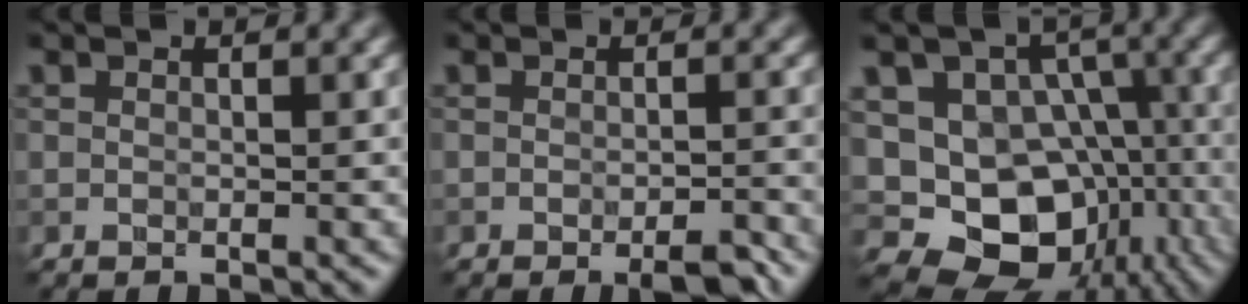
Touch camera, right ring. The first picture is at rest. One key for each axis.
{"total": 2.8, "fx": -2.0, "fy": 0.5, "fz": 2.0, "tx": -0.028, "ty": 0.001, "tz": -0.027}
{"total": 11.8, "fx": -2.8, "fy": 9.8, "fz": 6.0, "tx": -0.091, "ty": -0.003, "tz": -0.041}